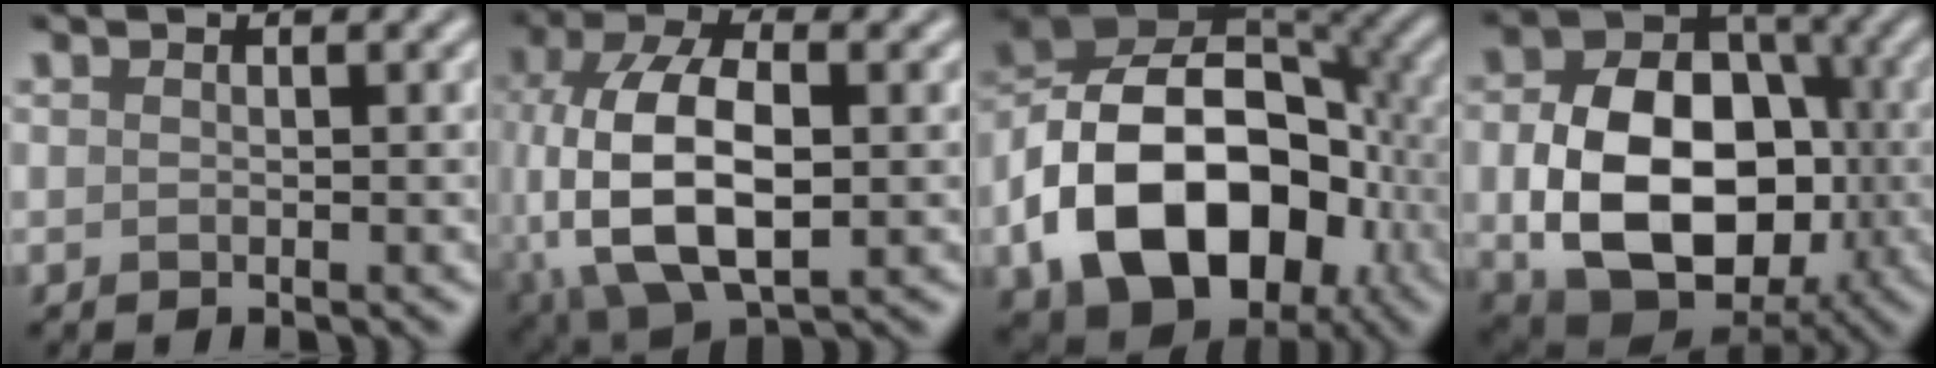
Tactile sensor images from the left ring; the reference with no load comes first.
{"total": 11.6, "force": [-0.7, 6.2, 9.8], "torque": [-0.205, -0.004, -0.008]}
{"total": 15.3, "force": [-4.5, 10.3, 10.3], "torque": [-0.176, -0.010, -0.085]}
{"total": 12.8, "force": [-1.8, 9.2, 8.7], "torque": [-0.143, -0.014, -0.031]}